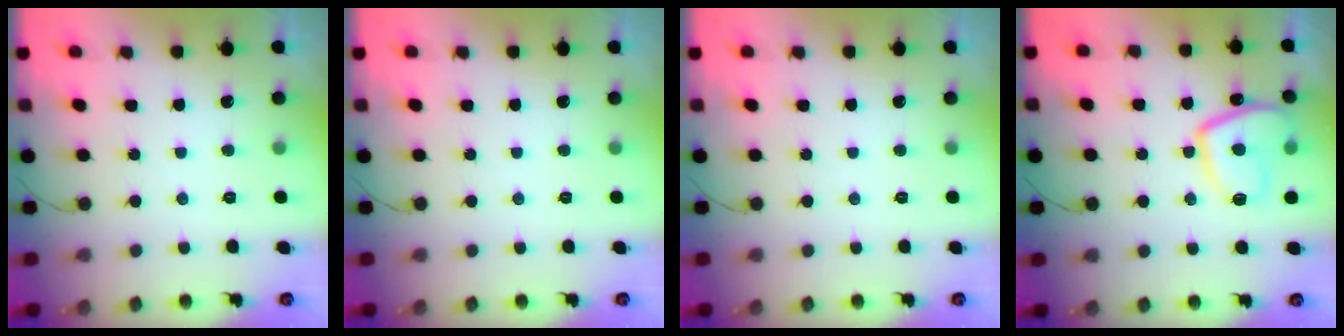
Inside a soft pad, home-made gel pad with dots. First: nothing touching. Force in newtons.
{"total": 0.0}
{"total": 0.0}
{"total": 11.7, "press": 11.6, "slide": 1.2}